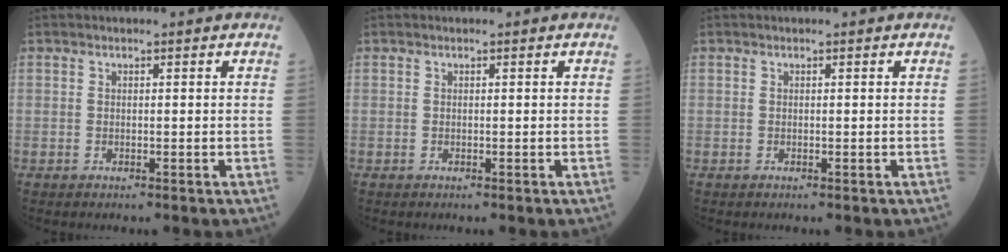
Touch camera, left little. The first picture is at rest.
{"total": 0.0}
{"total": 0.0}